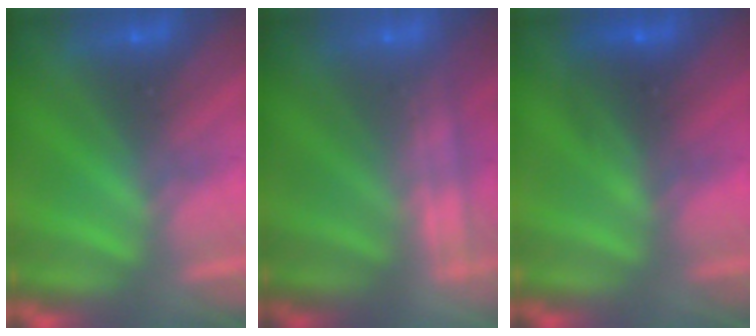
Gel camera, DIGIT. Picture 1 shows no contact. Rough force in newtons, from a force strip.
{"total": 2.3}
{"total": 2.8}